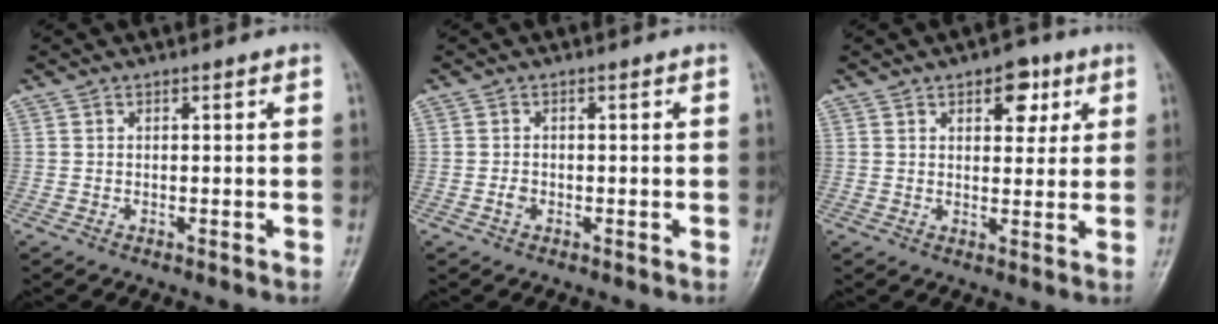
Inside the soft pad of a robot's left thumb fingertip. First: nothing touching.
{"total": 1.2, "force": [-0.4, 0.9, 0.7], "torque": [-0.009, 0.002, -0.009]}
{"total": 6.3, "force": [3.0, 3.6, 4.2], "torque": [-0.025, -0.009, 0.036]}